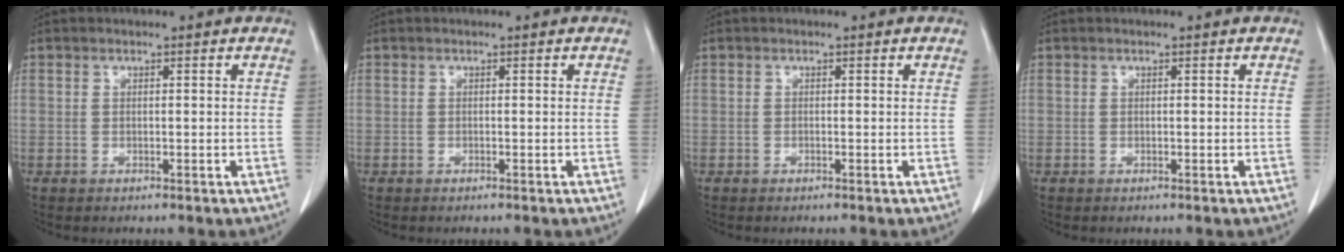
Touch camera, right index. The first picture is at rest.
{"total": 0.0}
{"total": 0.0}
{"total": 0.0}